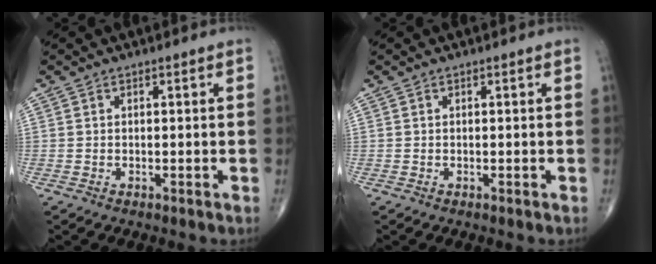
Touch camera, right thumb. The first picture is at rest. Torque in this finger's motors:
{"motor_torque": [0.00, 0.01, -0.07, -0.03, 0.00]}